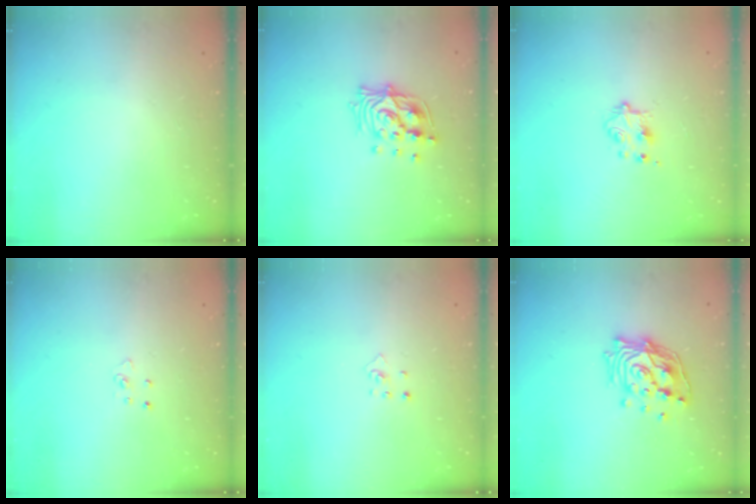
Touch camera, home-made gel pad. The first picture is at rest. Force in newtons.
{"total": 12.7, "press": 12.7, "slide": 1.3}
{"total": 5.3, "press": 5.2, "slide": 0.6}
{"total": 3.1, "press": 3.1, "slide": 0.2}
{"total": 2.9, "press": 2.9, "slide": 0.3}
{"total": 14.8, "press": 14.6, "slide": 2.2}